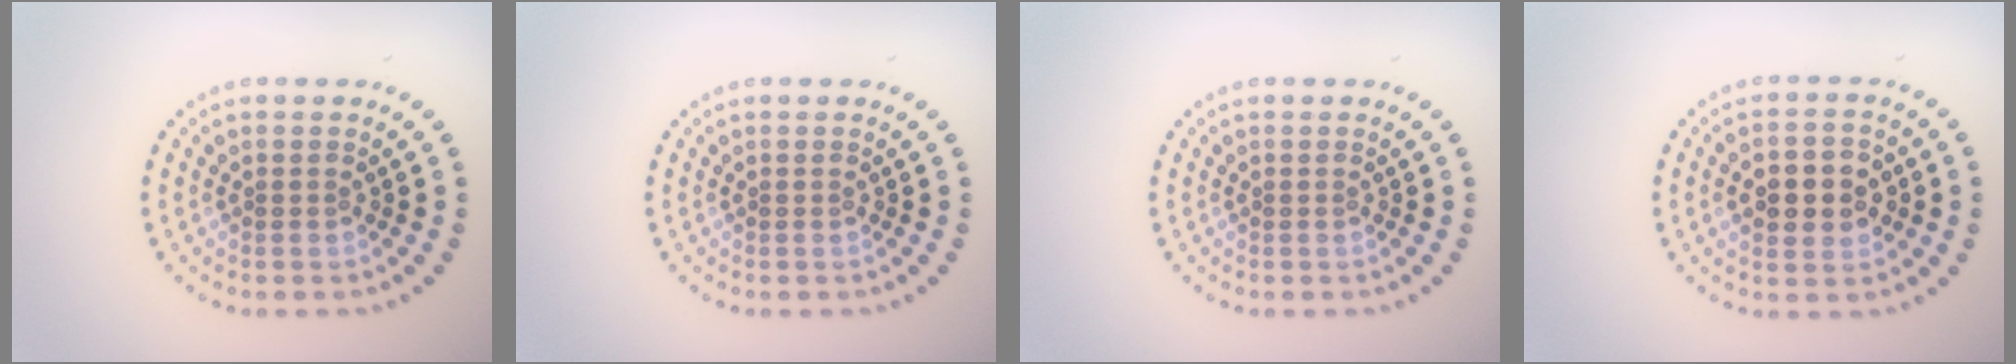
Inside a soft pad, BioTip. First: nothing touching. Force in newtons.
{"total": 0.0}
{"total": 0.0}
{"total": 4.4, "press": 4.4, "slide": 0.3}